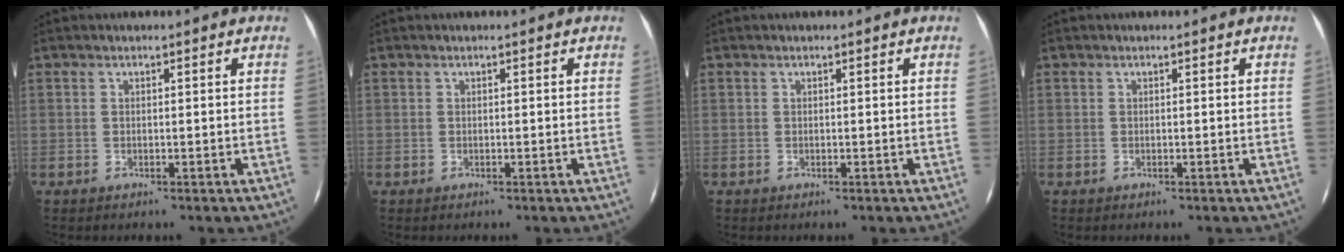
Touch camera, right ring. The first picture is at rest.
{"total": 0.0}
{"total": 0.0}
{"total": 0.0}